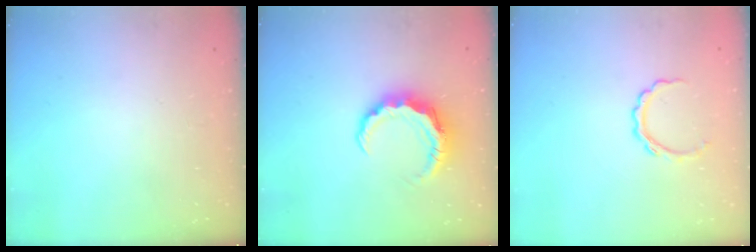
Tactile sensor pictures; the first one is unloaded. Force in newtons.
{"total": 7.1, "press": 7.1, "slide": 0.7}
{"total": 4.6, "press": 4.6, "slide": 0.3}